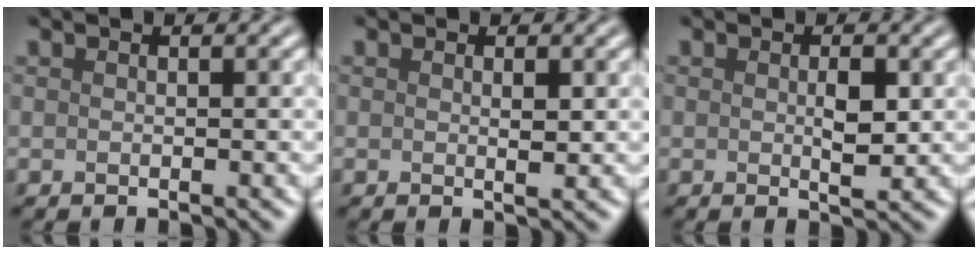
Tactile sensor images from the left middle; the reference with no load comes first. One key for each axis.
{"total": 0.6, "fx": 0.0, "fy": 0.0, "fz": 0.6, "tx": -0.012, "ty": -0.004, "tz": 0.003}
{"total": 1.7, "fx": -0.1, "fy": 0.4, "fz": 1.6, "tx": -0.035, "ty": -0.007, "tz": 0.004}